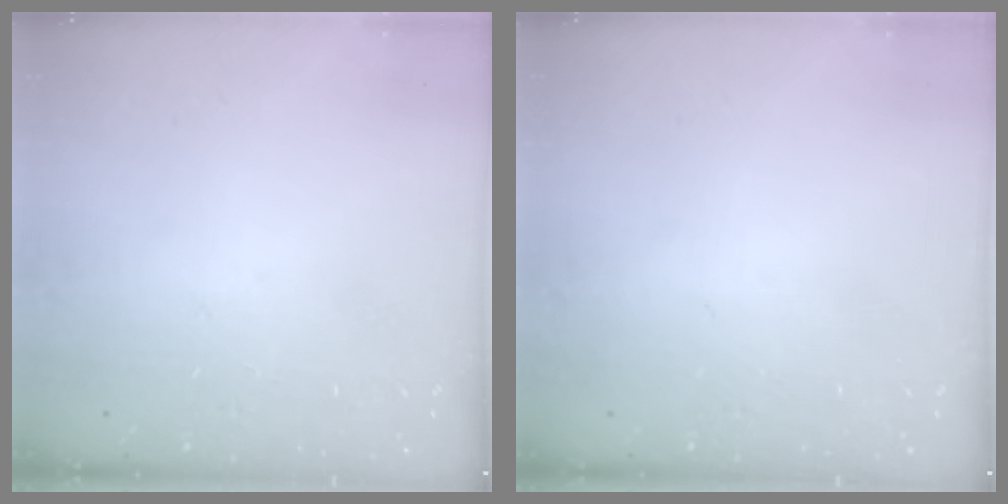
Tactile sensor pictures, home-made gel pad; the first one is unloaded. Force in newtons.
{"total": 0.0}